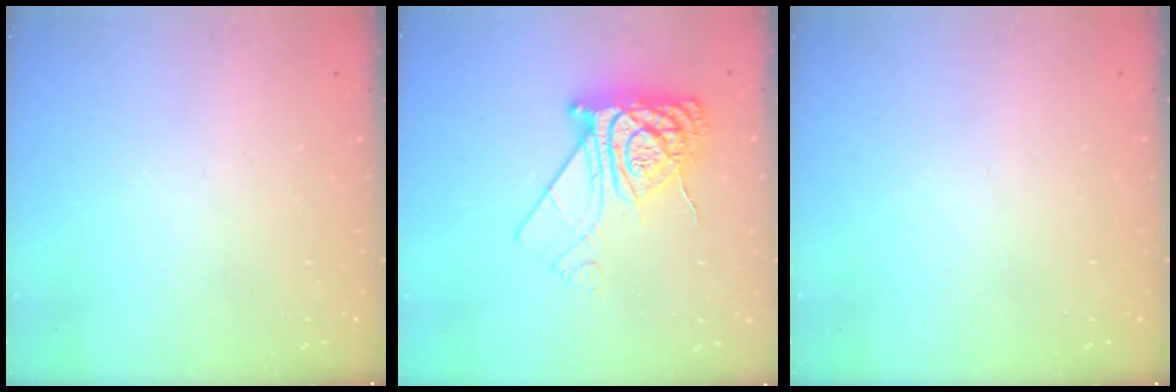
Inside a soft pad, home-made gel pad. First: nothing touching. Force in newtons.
{"total": 12.3, "press": 12.3, "slide": 1.0}
{"total": 0.0}